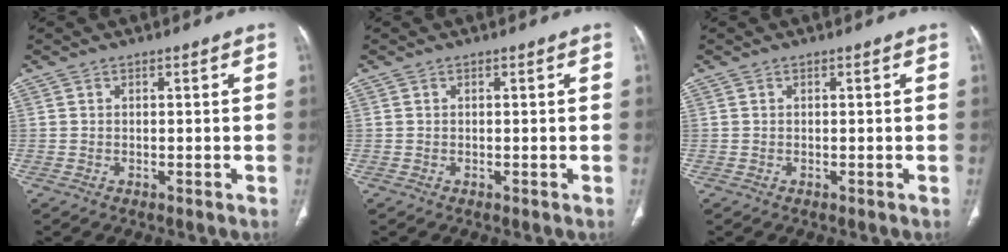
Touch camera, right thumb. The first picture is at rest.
{"total": 0.0}
{"total": 0.0}